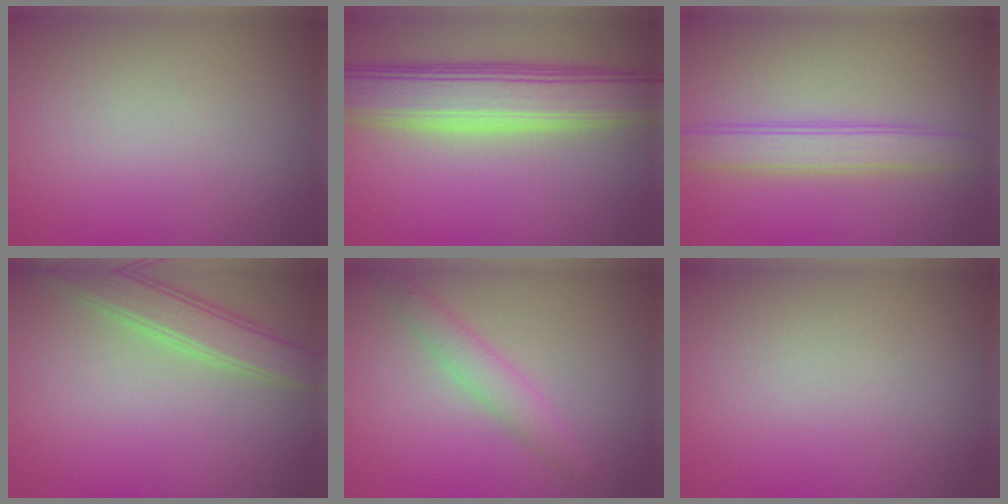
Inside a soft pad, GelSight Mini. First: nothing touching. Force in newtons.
{"total": 8.4, "press": 8.4, "slide": 0.5}
{"total": 3.5, "press": 3.5, "slide": 0.1}
{"total": 4.1, "press": 4.1, "slide": 0.2}
{"total": 2.5, "press": 2.5, "slide": 0.1}
{"total": 0.0}